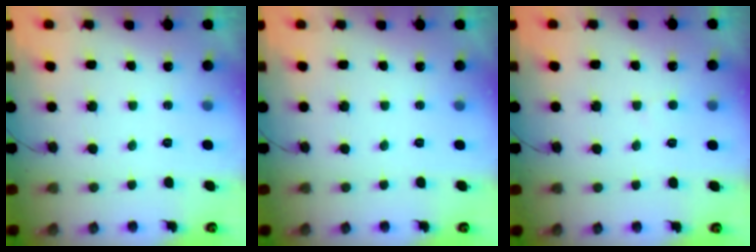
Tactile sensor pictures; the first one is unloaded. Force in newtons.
{"total": 0.0}
{"total": 3.0, "press": 3.0, "slide": 0.4}